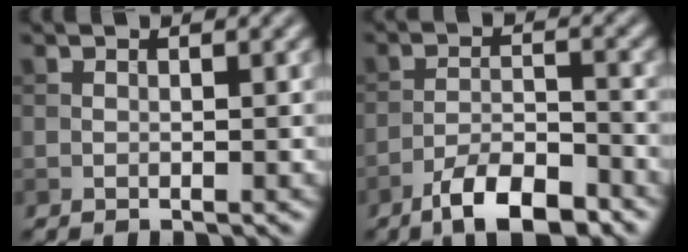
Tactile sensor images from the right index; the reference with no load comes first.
{"total": 6.3, "force": [-4.6, 1.8, 3.9], "torque": [-0.063, 0.002, -0.081]}